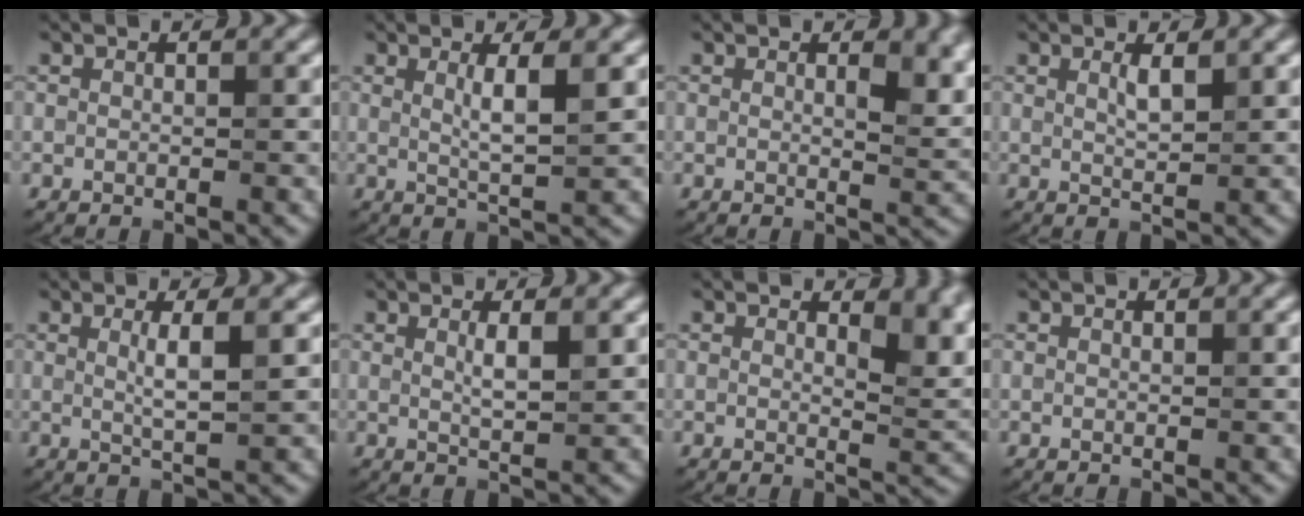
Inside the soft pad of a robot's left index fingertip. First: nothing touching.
{"total": 3.0, "force": [0.8, 0.6, 2.8], "torque": [-0.041, -0.005, 0.013]}
{"total": 3.5, "force": [1.4, 1.3, 3.0], "torque": [-0.033, -0.005, 0.022]}
{"total": 1.5, "force": [0.8, 0.3, 1.2], "torque": [-0.024, -0.003, 0.013]}
{"total": 2.8, "force": [0.6, 0.6, 2.6], "torque": [-0.040, -0.002, 0.007]}
{"total": 2.1, "force": [0.7, 0.4, 1.9], "torque": [-0.029, -0.002, 0.010]}
{"total": 4.3, "force": [1.9, 1.9, 3.4], "torque": [-0.033, -0.007, 0.028]}
{"total": 0.0}